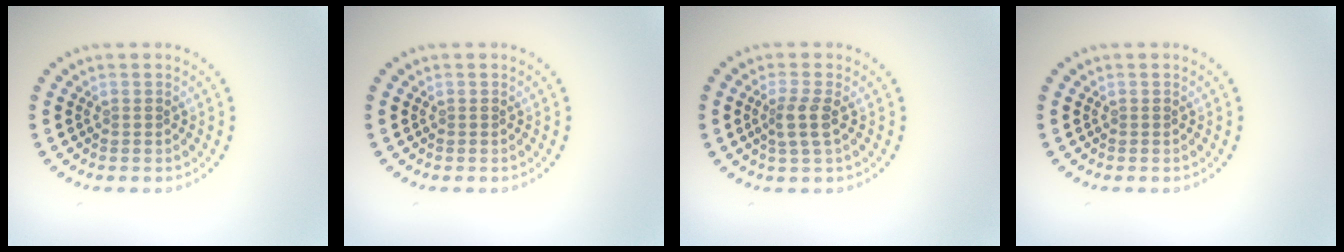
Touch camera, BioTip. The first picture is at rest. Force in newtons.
{"total": 0.0}
{"total": 2.1, "press": 1.8, "slide": 1.1}
{"total": 0.0}